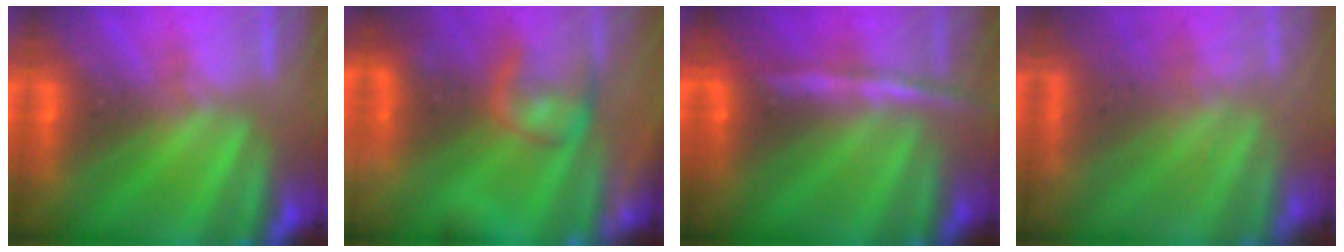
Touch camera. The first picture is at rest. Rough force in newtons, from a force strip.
{"total": 8.5}
{"total": 6.8}
{"total": 10.6}